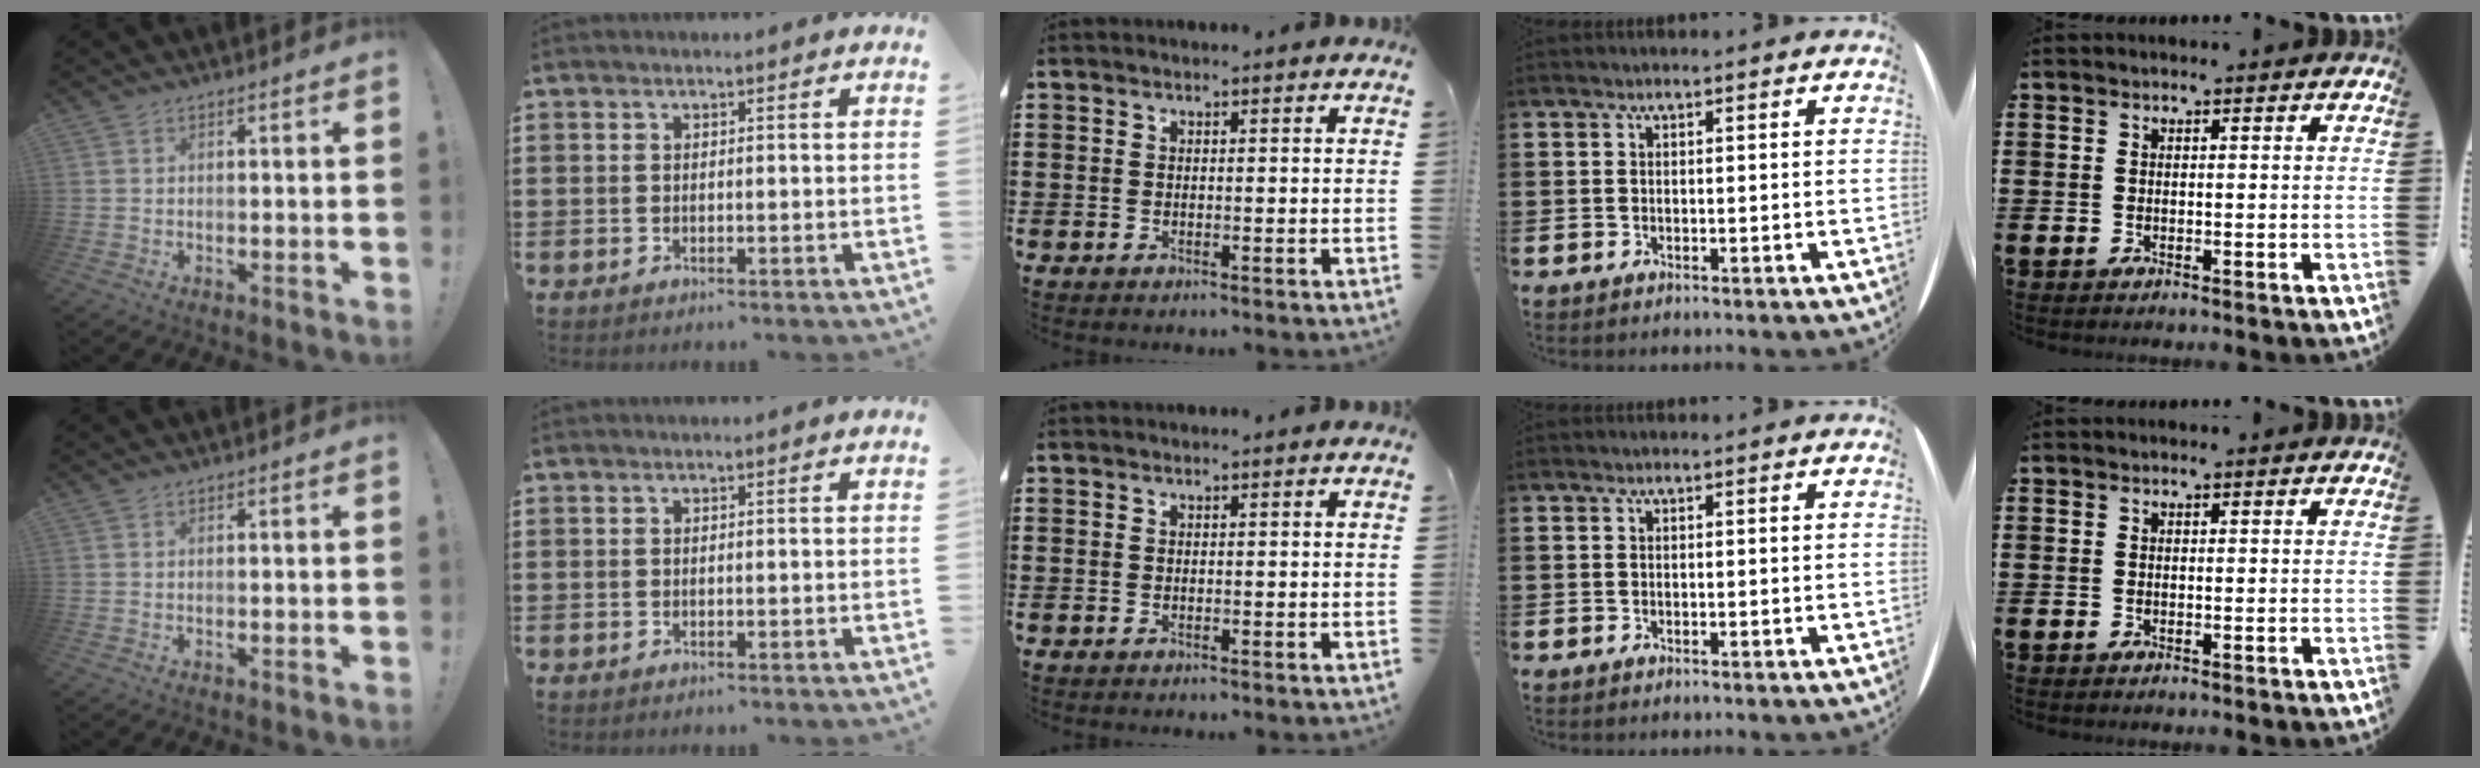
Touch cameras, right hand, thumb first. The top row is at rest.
{}